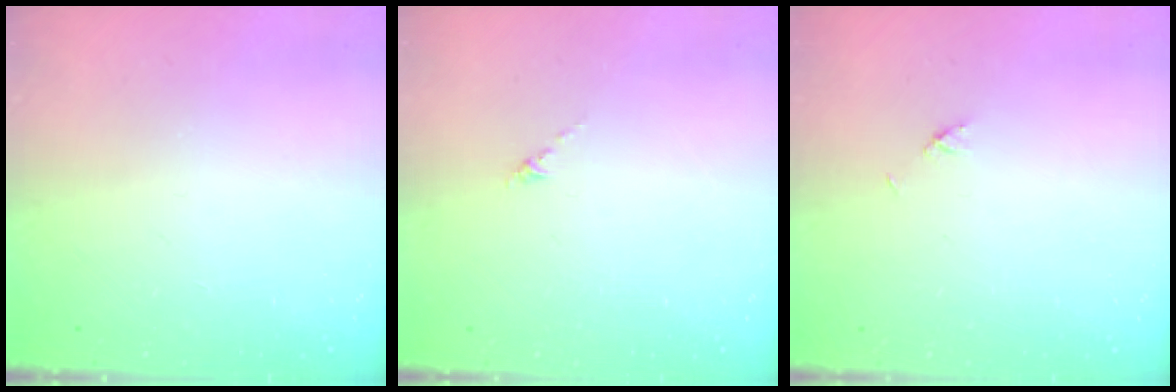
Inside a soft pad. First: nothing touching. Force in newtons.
{"total": 0.0}
{"total": 2.1, "press": 2.1, "slide": 0.3}